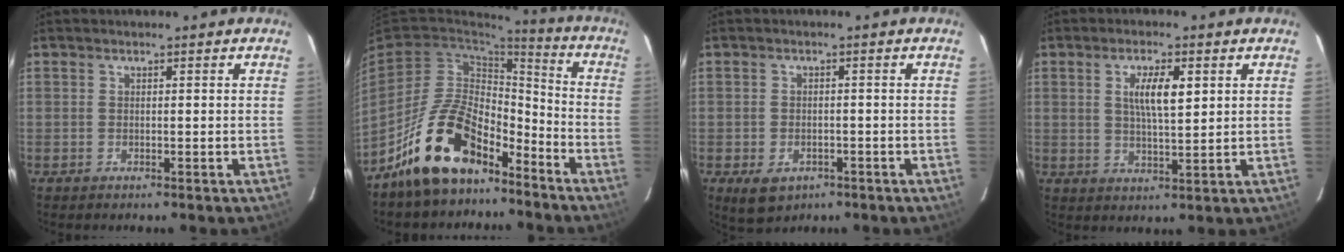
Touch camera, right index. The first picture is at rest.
{"total": 16.5, "force": [-11.5, 7.8, 8.9], "torque": [-0.179, 0.026, -0.192]}
{"total": 5.6, "force": [-2.9, 3.9, 2.9], "torque": [-0.063, -0.010, -0.038]}
{"total": 6.4, "force": [2.0, 1.8, 5.8], "torque": [-0.105, 0.002, 0.037]}